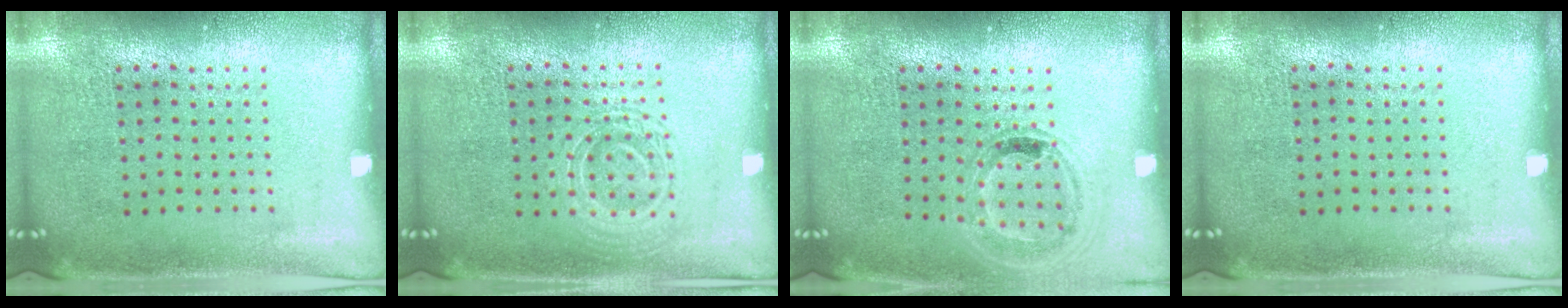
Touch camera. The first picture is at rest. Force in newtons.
{"total": 2.5, "press": 2.5, "slide": 0.5}
{"total": 0.9, "press": 0.9, "slide": 0.1}
{"total": 0.0}